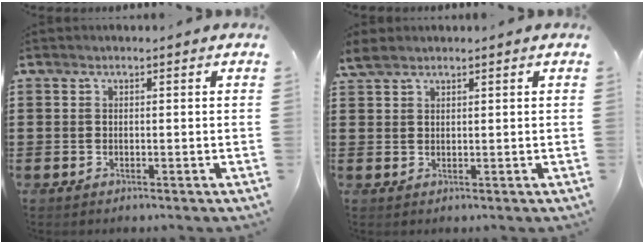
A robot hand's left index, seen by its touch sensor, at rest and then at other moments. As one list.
[{"total": 2.3, "force": [1.9, 0.7, 1.2], "torque": [-0.028, 0.004, 0.035]}]